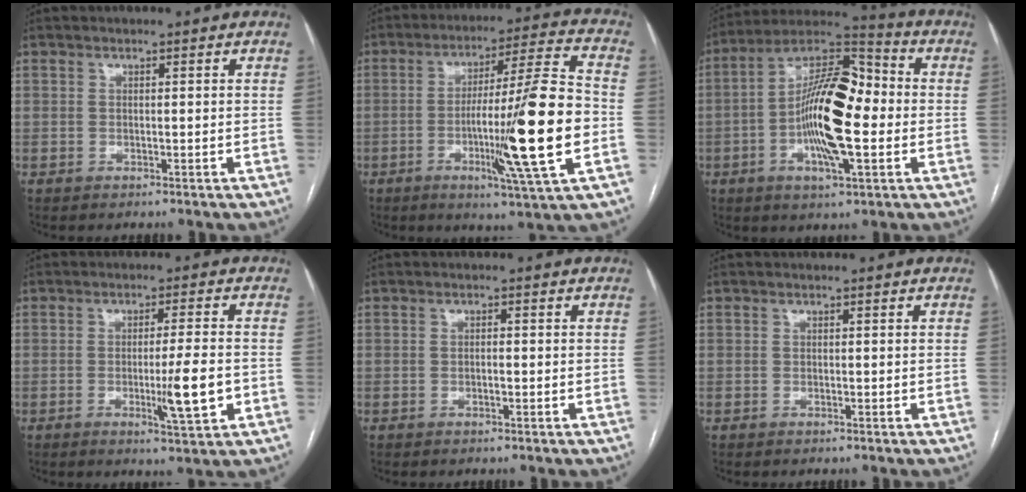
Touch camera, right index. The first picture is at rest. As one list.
[{"total": 18.8, "force": [-4.0, -0.8, 18.3], "torque": [-0.298, -0.011, -0.071]}, {"total": 16.7, "force": [-1.9, 4.8, 15.8], "torque": [-0.290, 0.022, -0.036]}, {"total": 7.4, "force": [-1.9, 0.0, 7.2], "torque": [-0.108, -0.011, -0.028]}, {"total": 1.1, "force": [-0.2, 0.3, 1.0], "torque": [-0.019, 0.001, -0.005]}, {"total": 0.0}]